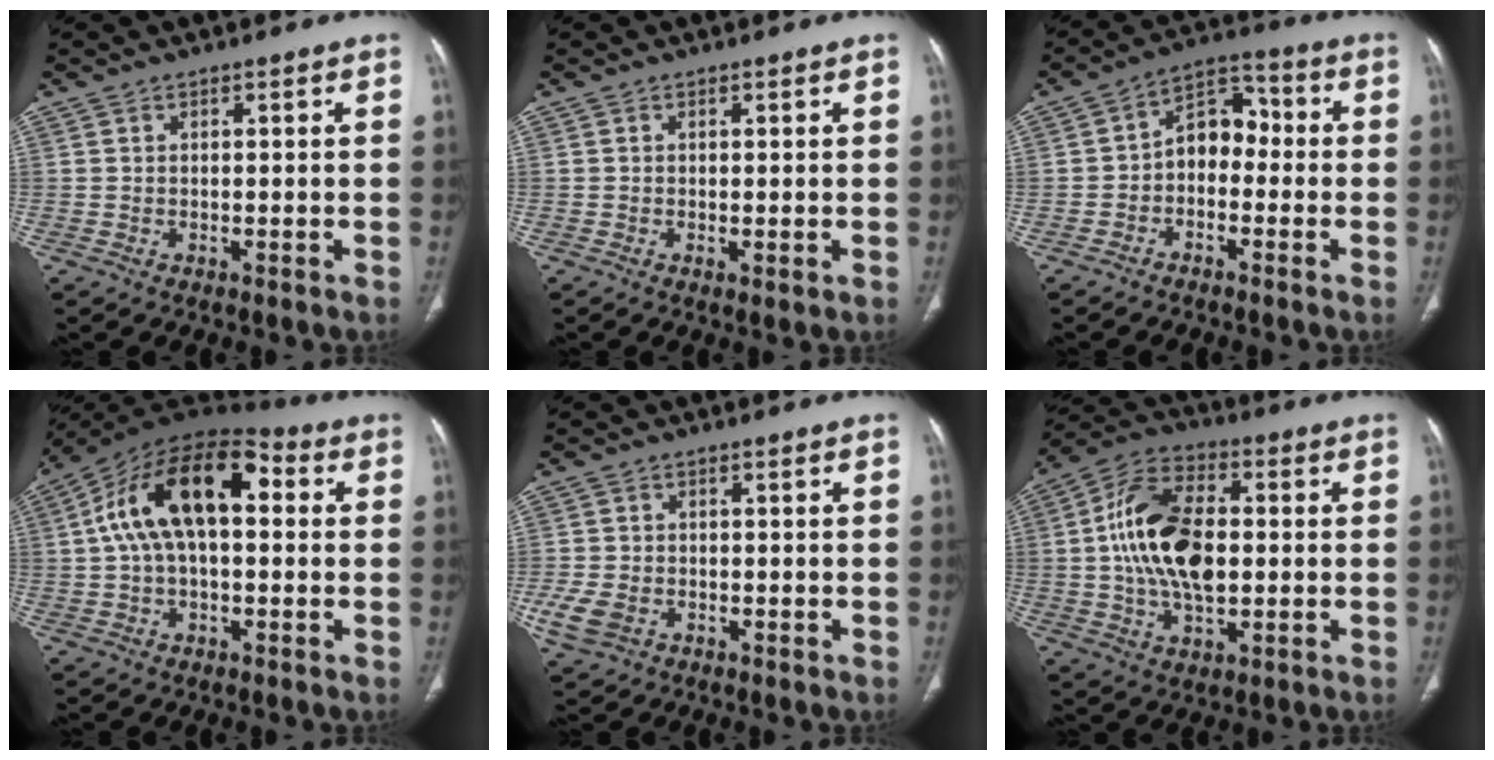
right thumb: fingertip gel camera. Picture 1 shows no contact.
{"total": 1.1, "force": [-0.1, 0.3, 1.1], "torque": [-0.024, -0.007, -0.001]}
{"total": 8.0, "force": [-1.3, 5.6, 5.5], "torque": [-0.058, 0.042, -0.040]}
{"total": 18.1, "force": [3.0, 9.6, 15.1], "torque": [-0.257, 0.048, 0.042]}
{"total": 5.9, "force": [-2.0, 4.3, 3.5], "torque": [-0.078, 0.003, -0.030]}
{"total": 17.1, "force": [0.4, 9.8, 14.0], "torque": [-0.253, 0.019, 0.005]}